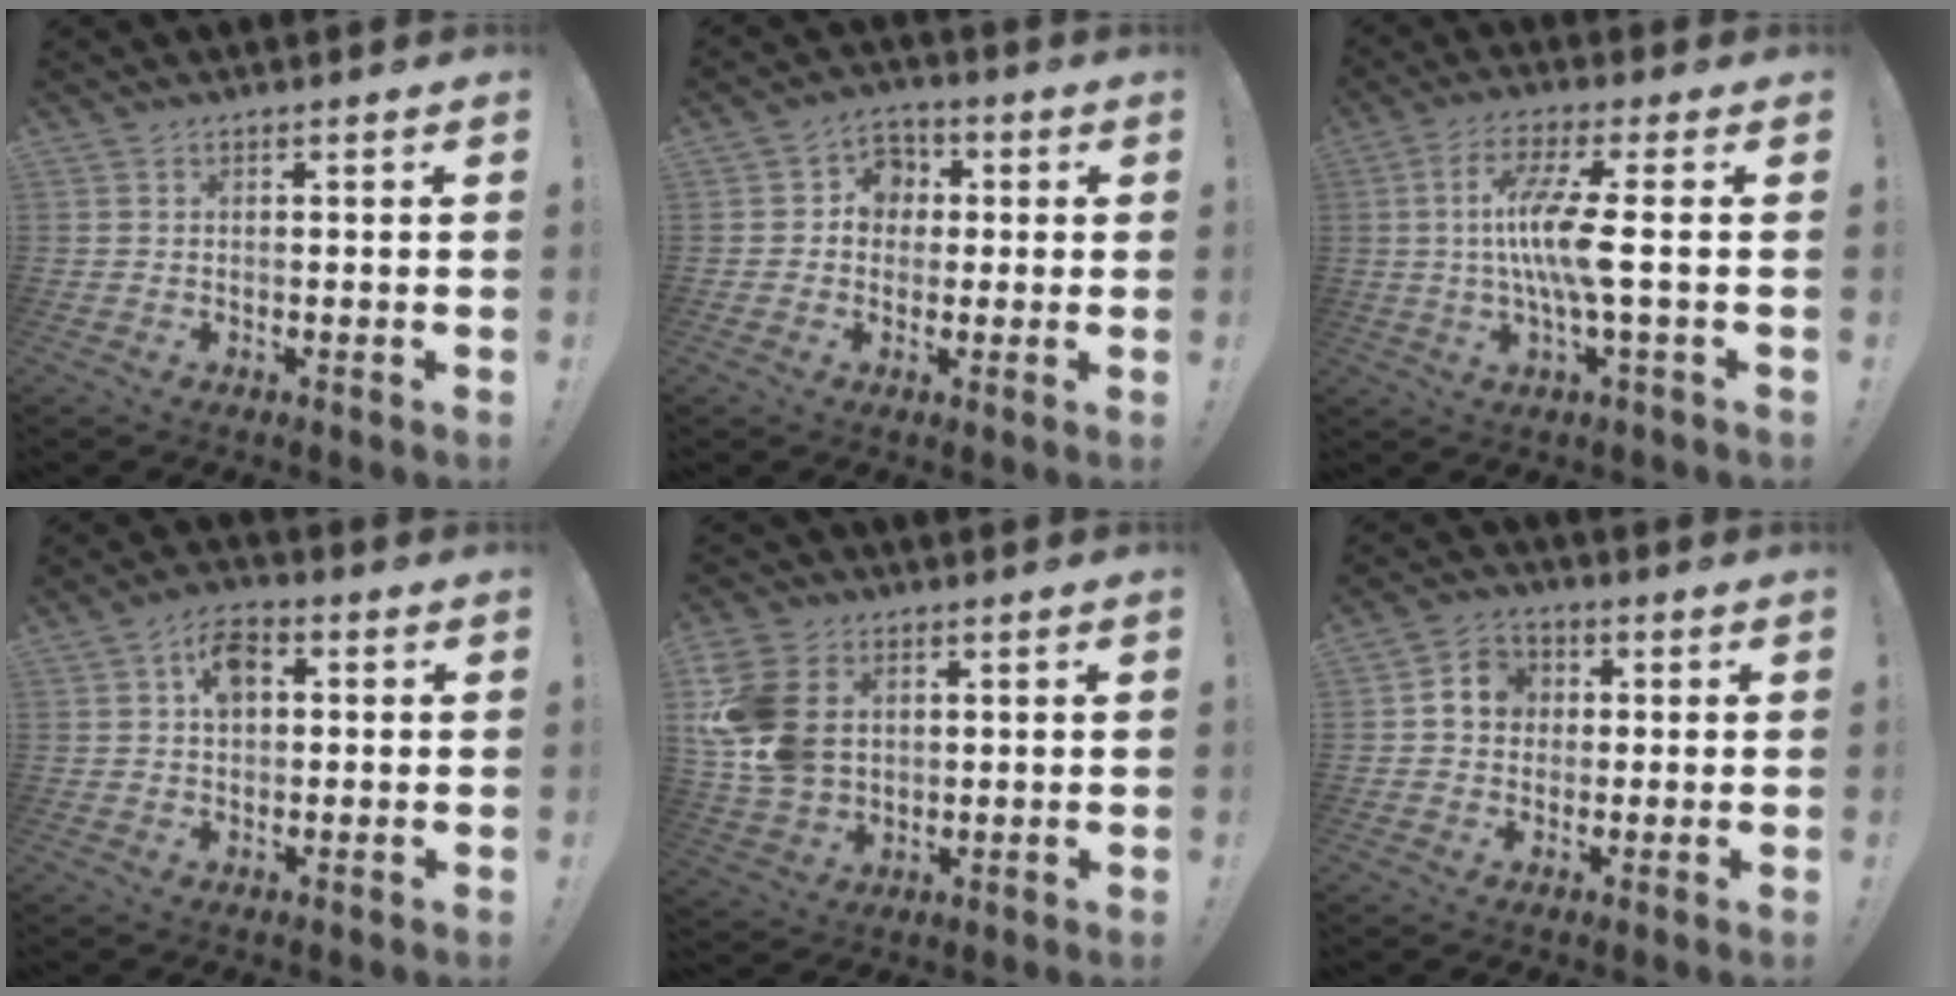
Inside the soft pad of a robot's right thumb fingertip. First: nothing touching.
{"total": 7.1, "force": [-0.1, 6.7, 2.4], "torque": [-0.033, 0.016, 0.002]}
{"total": 12.6, "force": [-0.3, 1.3, 12.5], "torque": [-0.251, -0.007, -0.015]}
{"total": 7.1, "force": [1.7, 4.9, 4.9], "torque": [-0.077, 0.010, 0.031]}
{"total": 16.3, "force": [3.0, 12.4, 10.1], "torque": [-0.206, -0.004, 0.062]}
{"total": 7.1, "force": [1.1, 6.4, 2.9], "torque": [-0.046, 0.009, 0.024]}